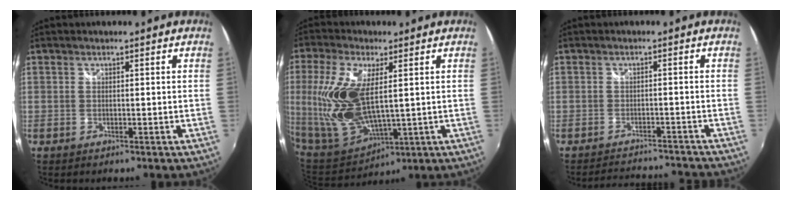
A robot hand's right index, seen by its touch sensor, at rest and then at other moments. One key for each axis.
{"total": 17.6, "fx": 2.8, "fy": 7.8, "fz": 15.5, "tx": -0.327, "ty": -0.007, "tz": 0.070}
{"total": 8.2, "fx": -7.8, "fy": 2.1, "fz": 1.8, "tx": -0.040, "ty": 0.018, "tz": -0.104}